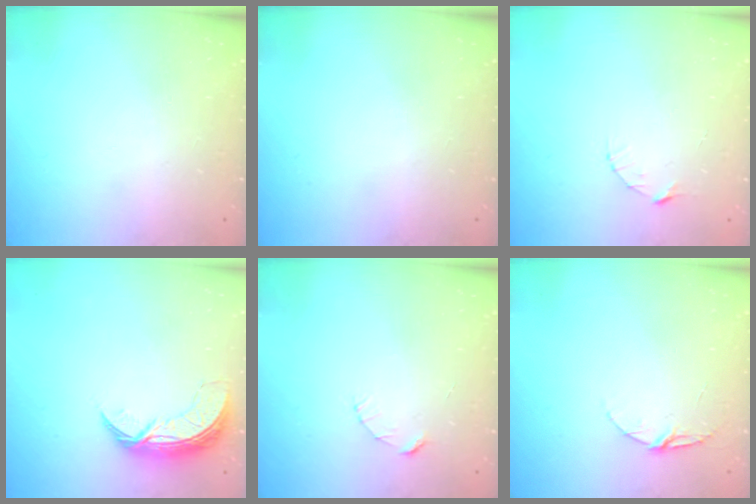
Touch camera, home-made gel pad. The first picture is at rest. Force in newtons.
{"total": 0.0}
{"total": 3.1, "press": 3.1, "slide": 0.3}
{"total": 7.8, "press": 7.8, "slide": 0.5}
{"total": 2.4, "press": 2.4, "slide": 0.2}
{"total": 5.3, "press": 5.3, "slide": 0.5}